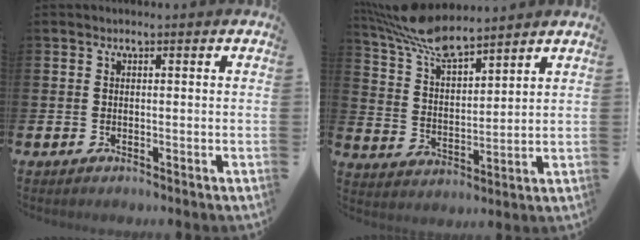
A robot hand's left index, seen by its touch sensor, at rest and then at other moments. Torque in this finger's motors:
{"motor_torque": [0.95, -1.18, 0.20, 0.21]}